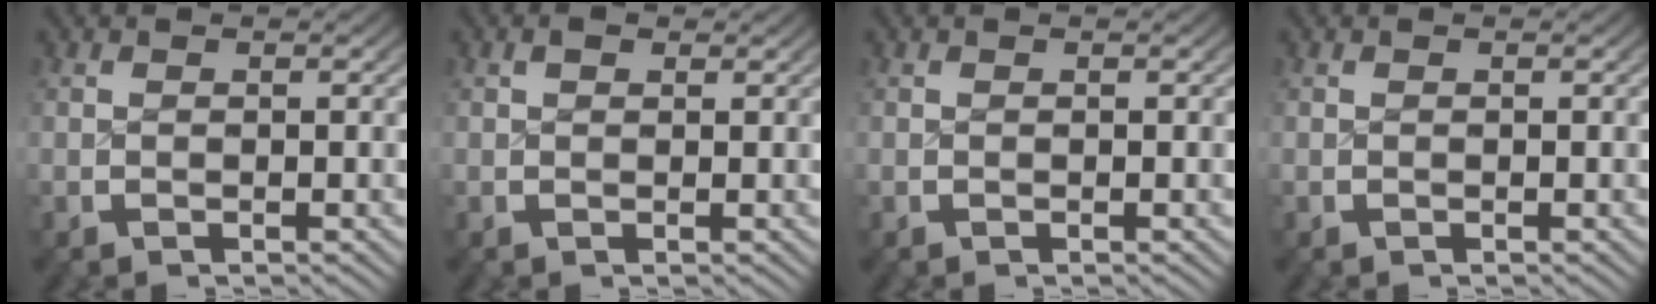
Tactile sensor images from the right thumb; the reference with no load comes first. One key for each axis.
{"total": 1.1, "fx": 0.9, "fy": 0.6, "fz": 0.5, "tx": -0.005, "ty": -0.002, "tz": 0.015}
{"total": 0.0}
{"total": 0.0}